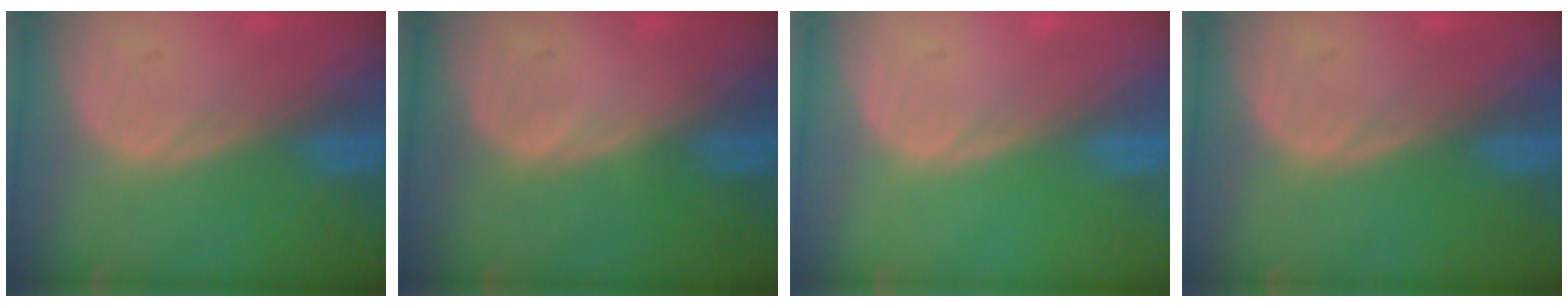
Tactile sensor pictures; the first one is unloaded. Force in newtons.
{"total": 0.0}
{"total": 0.0}
{"total": 0.0}